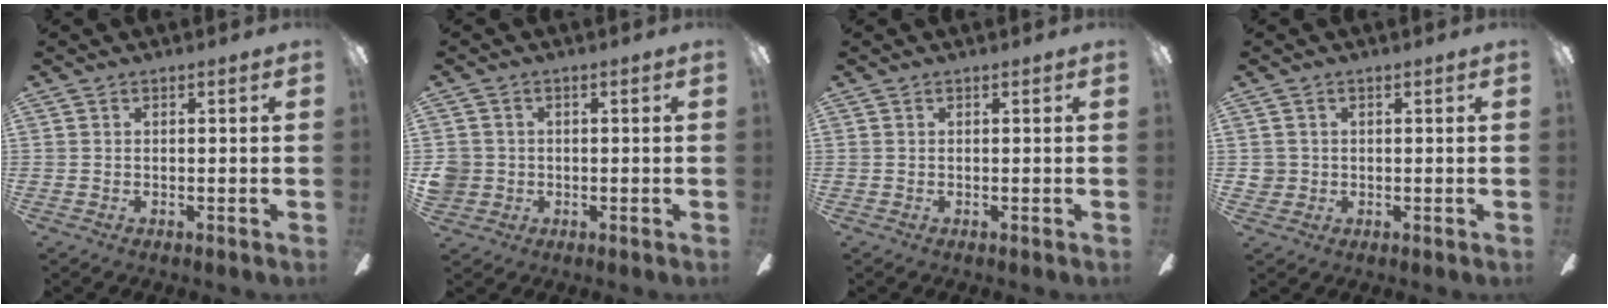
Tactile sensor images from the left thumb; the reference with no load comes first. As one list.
[{"total": 3.8, "force": [0.0, 3.7, 0.5], "torque": [-0.014, 0.006, -0.001]}, {"total": 0.0}, {"total": 2.4, "force": [0.4, 2.4, 0.2], "torque": [-0.010, 0.005, 0.007]}]